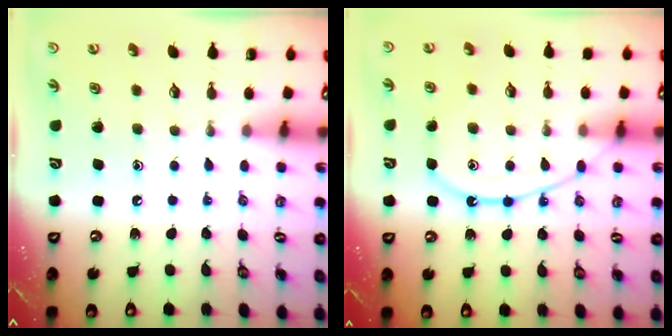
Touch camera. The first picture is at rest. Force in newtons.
{"total": 11.8, "press": 11.7, "slide": 0.9}